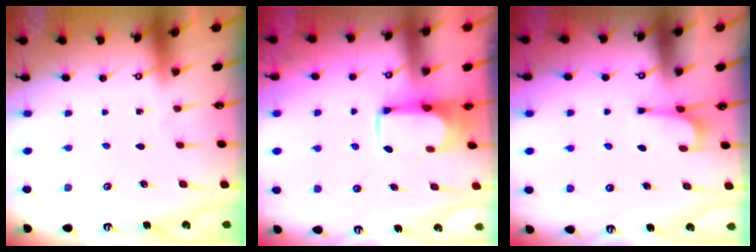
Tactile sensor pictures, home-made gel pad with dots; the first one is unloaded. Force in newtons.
{"total": 2.0, "press": 2.0, "slide": 0.2}
{"total": 1.2, "press": 1.2, "slide": 0.5}